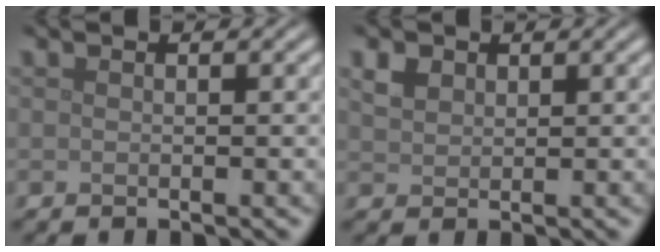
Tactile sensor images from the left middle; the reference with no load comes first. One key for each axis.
{"total": 1.7, "fx": 1.0, "fy": 1.2, "fz": 0.7, "tx": -0.017, "ty": 0.003, "tz": 0.020}